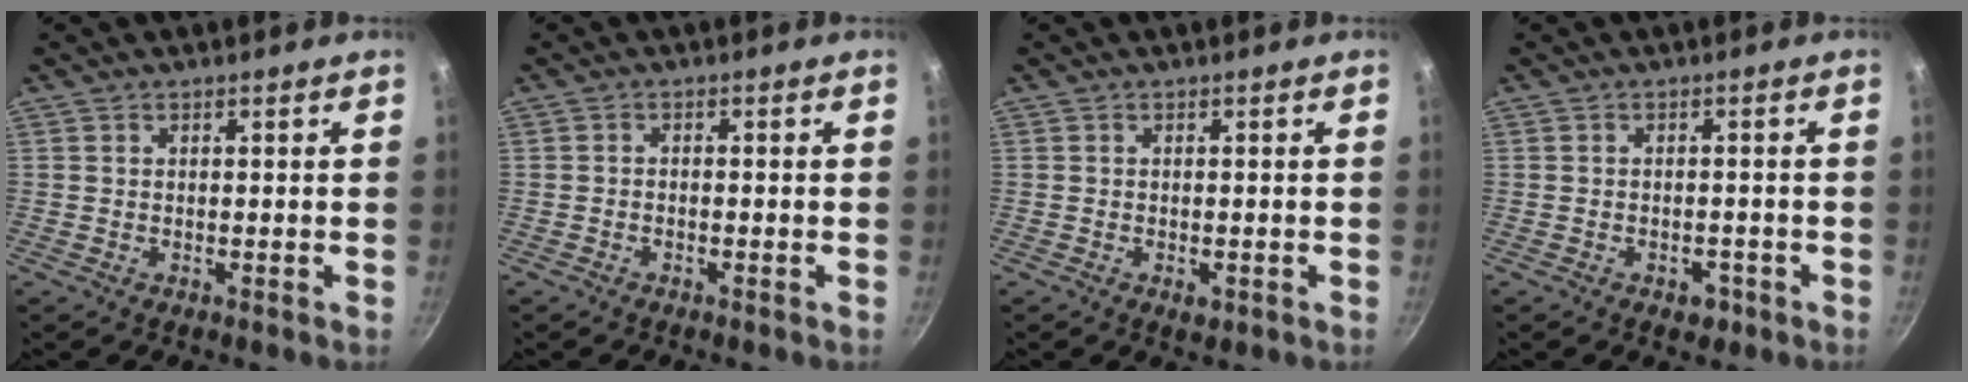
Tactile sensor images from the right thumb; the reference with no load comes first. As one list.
[{"total": 0.7, "force": [-0.5, 0.3, 0.4], "torque": [-0.004, 0.005, -0.013]}, {"total": 1.4, "force": [-0.6, 0.8, 1.0], "torque": [-0.014, -0.001, -0.007]}, {"total": 2.4, "force": [-1.4, 1.5, 1.3], "torque": [-0.008, 0.008, -0.017]}]